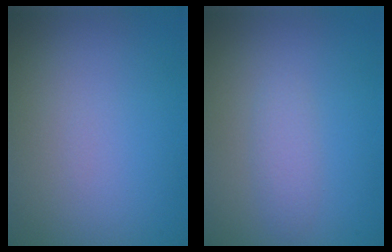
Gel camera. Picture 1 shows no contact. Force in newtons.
{"total": 1.4, "press": 1.4, "slide": 0.1}